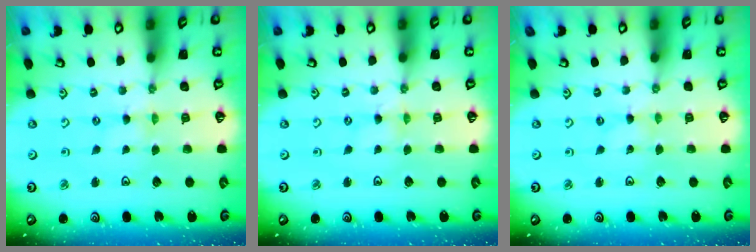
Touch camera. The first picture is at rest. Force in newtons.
{"total": 0.0}
{"total": 0.0}